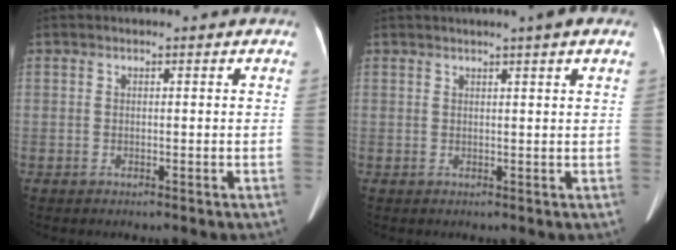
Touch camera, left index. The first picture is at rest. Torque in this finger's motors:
{"motor_torque": [0.04, -0.38, -0.01, 0.01]}